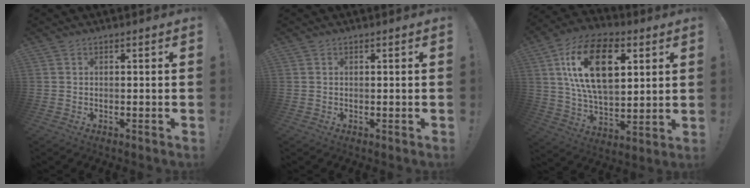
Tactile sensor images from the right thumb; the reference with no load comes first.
{"total": 0.0}
{"total": 22.5, "force": [7.3, 13.0, 16.8], "torque": [-0.289, -0.017, 0.120]}